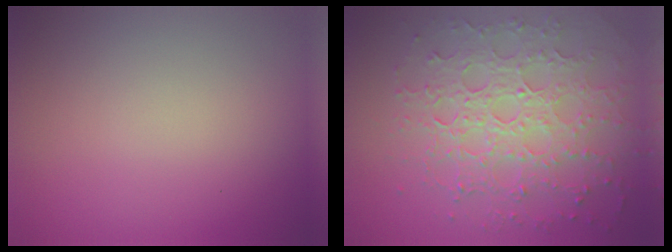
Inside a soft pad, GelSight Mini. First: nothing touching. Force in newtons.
{"total": 8.0, "press": 5.6, "slide": 5.7}